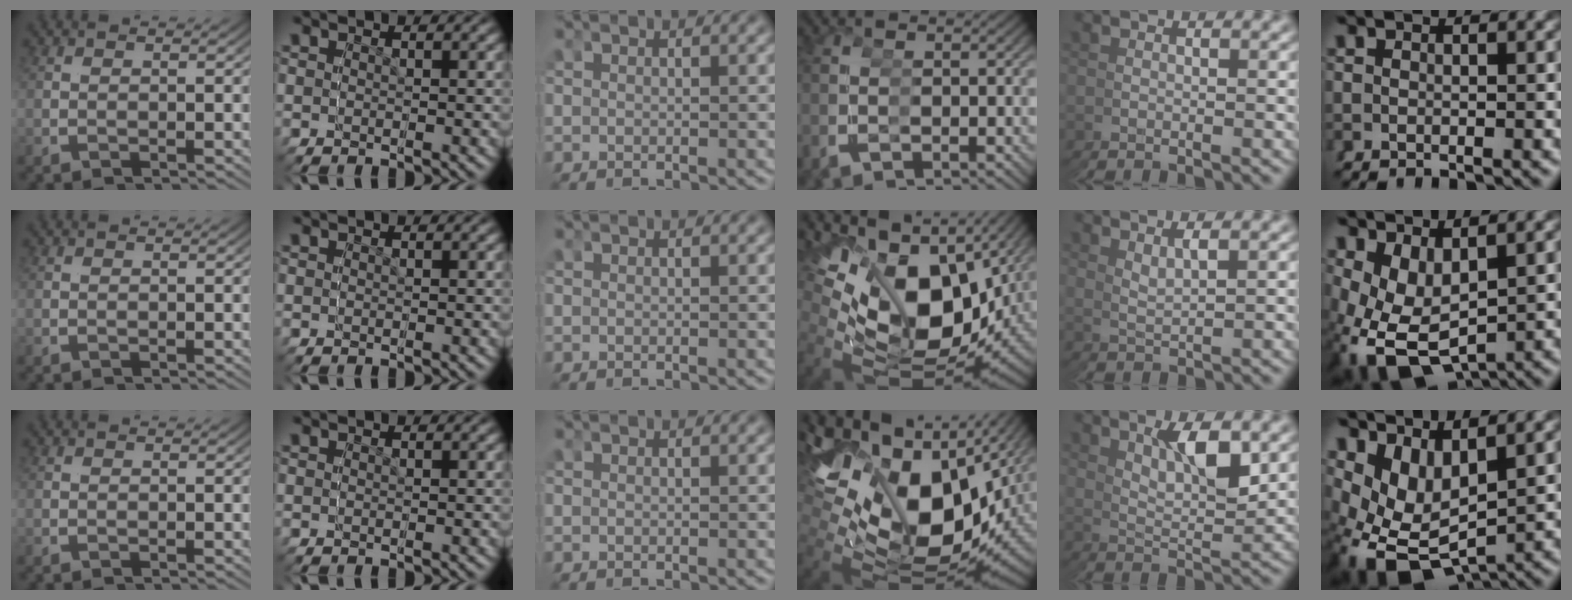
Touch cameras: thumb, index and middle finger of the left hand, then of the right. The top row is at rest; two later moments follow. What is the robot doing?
{"motion": "grasp_and_lifting", "object": "glasses"}